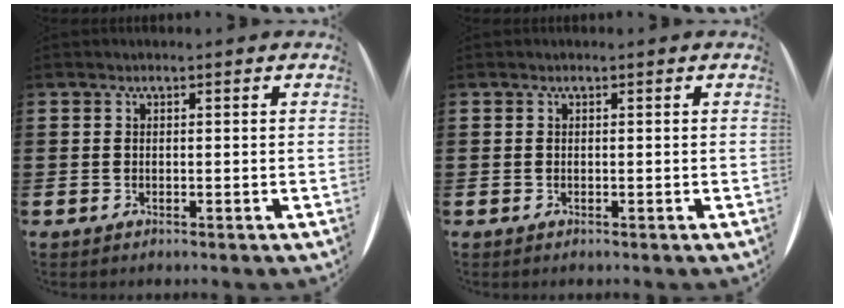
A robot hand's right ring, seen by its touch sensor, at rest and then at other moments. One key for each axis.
{"total": 0.0}